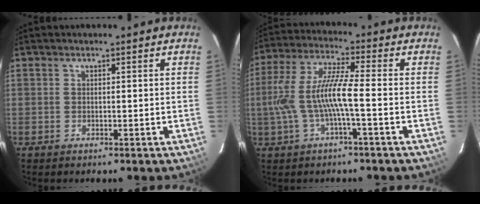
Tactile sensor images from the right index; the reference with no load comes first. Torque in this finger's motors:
{"motor_torque": [0.74, -0.47, 0.71, 0.21]}